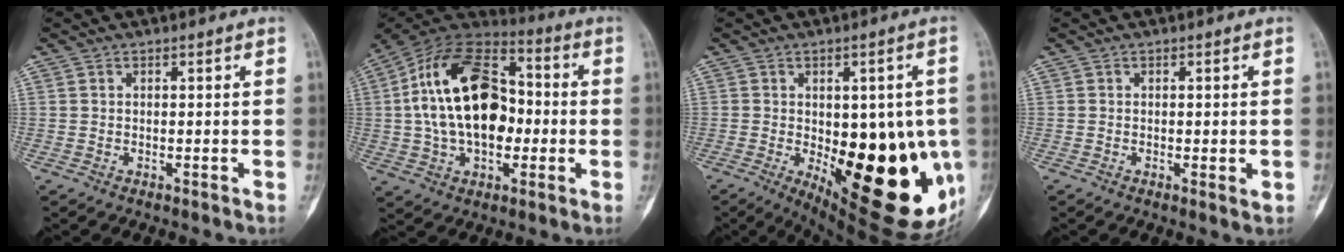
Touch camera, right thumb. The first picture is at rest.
{"total": 22.8, "force": [0.6, 14.2, 17.8], "torque": [-0.298, 0.032, 0.006]}
{"total": 26.3, "force": [-6.1, 11.1, 23.1], "torque": [-0.235, -0.020, -0.053]}
{"total": 1.9, "force": [-0.3, 0.8, 1.8], "torque": [-0.019, -0.003, -0.003]}